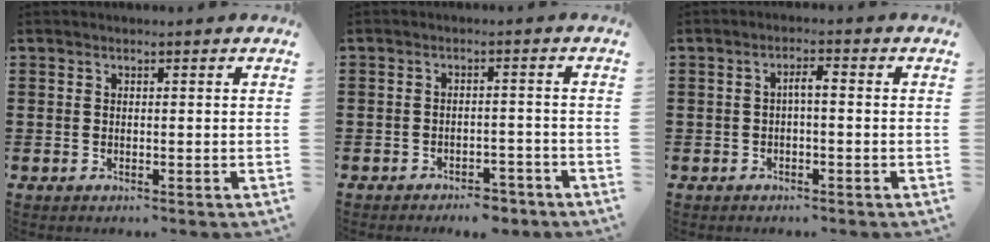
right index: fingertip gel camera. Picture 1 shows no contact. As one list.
[{"total": 3.3, "force": [-3.2, 0.5, 0.5], "torque": [-0.013, 0.002, -0.064]}, {"total": 1.9, "force": [-0.5, 0.3, 1.8], "torque": [-0.034, 0.004, -0.012]}]